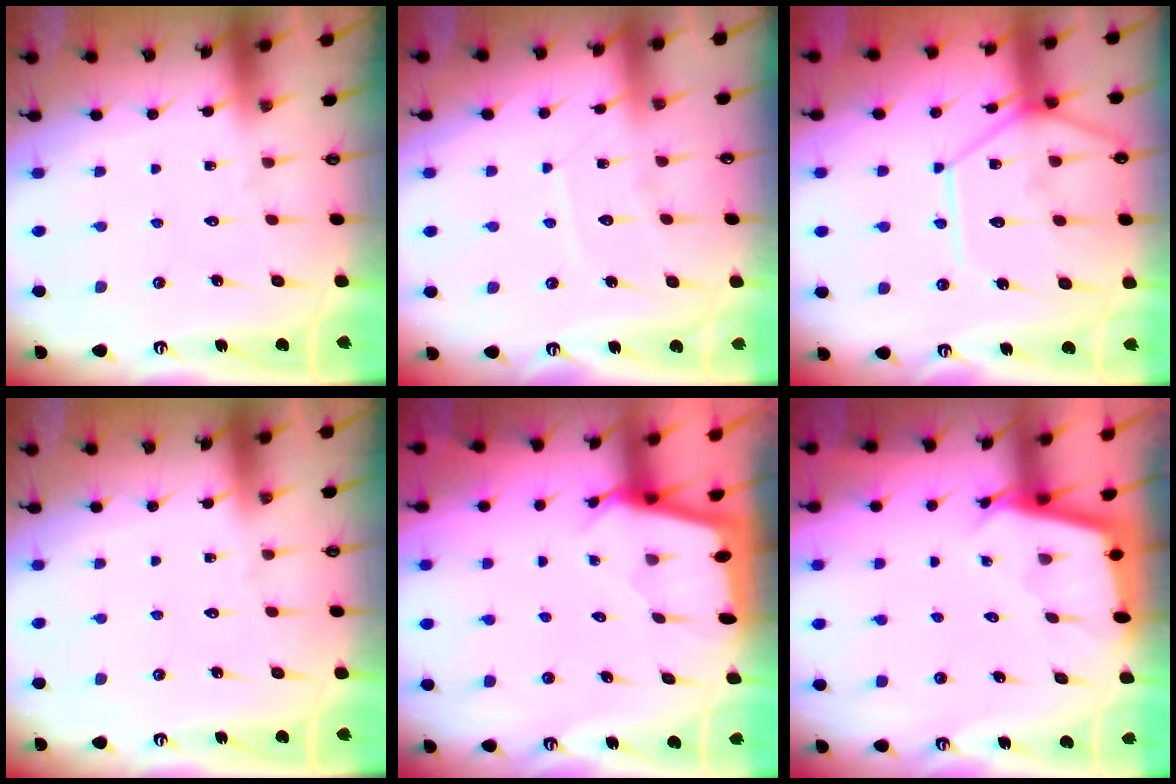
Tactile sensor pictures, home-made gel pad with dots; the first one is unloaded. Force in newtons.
{"total": 6.3, "press": 6.3, "slide": 0.5}
{"total": 14.7, "press": 14.7, "slide": 1.5}
{"total": 0.0}
{"total": 2.2, "press": 2.2, "slide": 0.3}
{"total": 2.2, "press": 2.2, "slide": 0.2}